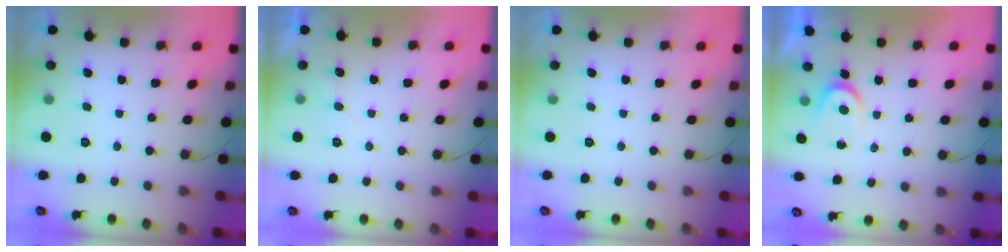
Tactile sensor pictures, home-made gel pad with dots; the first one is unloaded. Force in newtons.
{"total": 5.2, "press": 5.2, "slide": 0.5}
{"total": 0.0}
{"total": 3.6, "press": 3.6, "slide": 0.4}